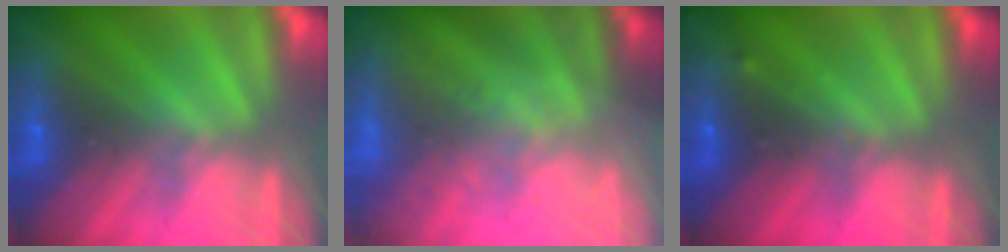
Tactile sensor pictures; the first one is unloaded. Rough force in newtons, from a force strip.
{"total": 7.1}
{"total": 2.7}